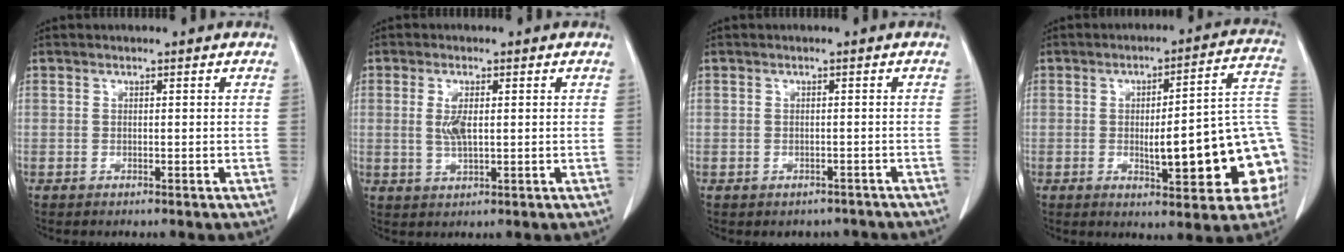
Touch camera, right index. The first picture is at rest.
{"total": 3.7, "force": [0.5, 1.0, 3.5], "torque": [-0.075, -0.004, 0.012]}
{"total": 3.4, "force": [-2.7, 2.1, 0.1], "torque": [0.001, 0.011, -0.035]}
{"total": 18.4, "force": [-3.6, 3.6, 17.7], "torque": [-0.152, 0.038, -0.032]}